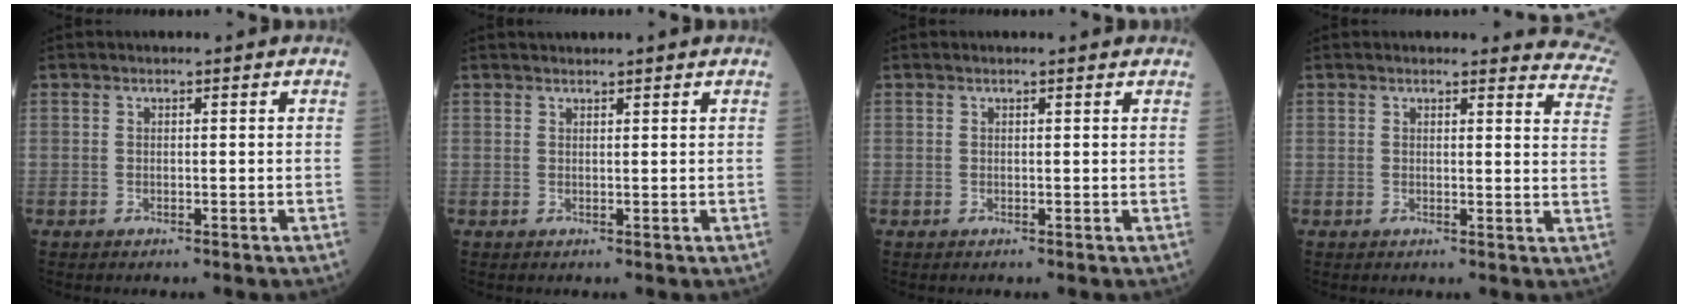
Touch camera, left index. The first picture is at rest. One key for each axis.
{"total": 1.3, "fx": 1.3, "fy": -0.2, "fz": 0.2, "tx": -0.001, "ty": 0.015, "tz": 0.022}
{"total": 0.6, "fx": 0.5, "fy": 0.0, "fz": 0.2, "tx": -0.009, "ty": -0.002, "tz": 0.000}
{"total": 9.8, "fx": 9.6, "fy": 1.8, "fz": 0.9, "tx": 0.035, "ty": -0.074, "tz": 0.054}